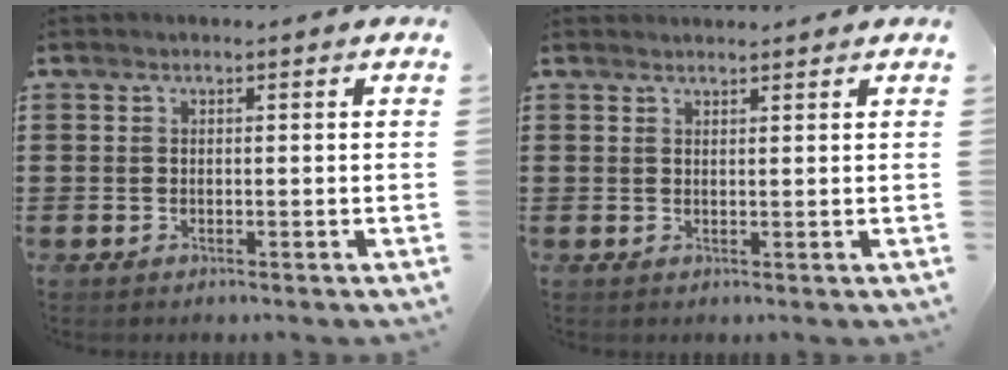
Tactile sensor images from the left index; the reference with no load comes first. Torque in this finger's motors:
{"motor_torque": [0.00, 0.18, -0.07, 0.01]}